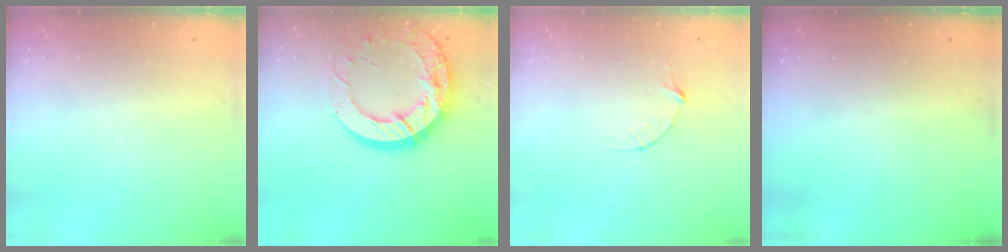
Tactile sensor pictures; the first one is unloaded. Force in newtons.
{"total": 18.0, "press": 17.9, "slide": 1.6}
{"total": 4.1, "press": 4.1, "slide": 0.4}
{"total": 0.0}